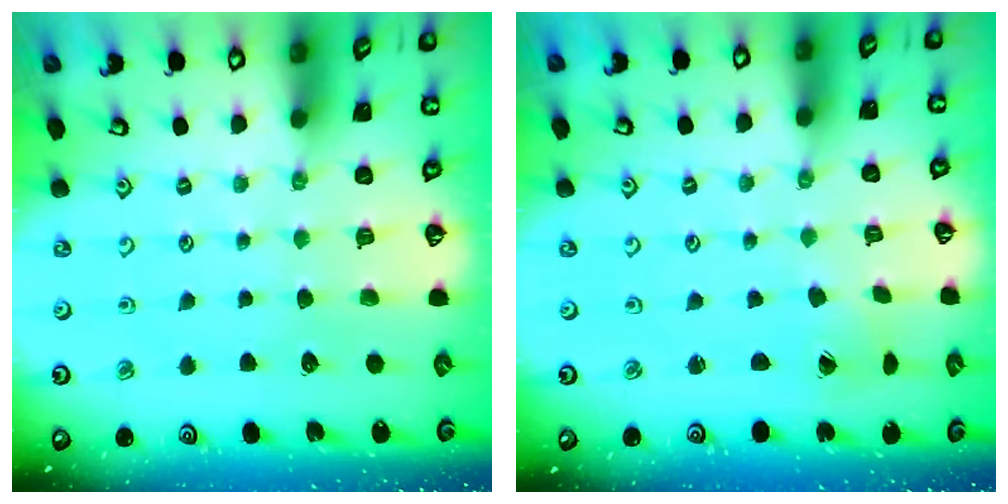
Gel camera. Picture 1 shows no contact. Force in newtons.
{"total": 1.7, "press": 1.7, "slide": 0.1}